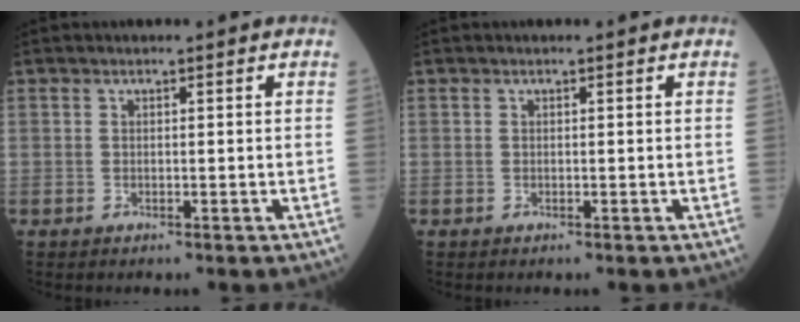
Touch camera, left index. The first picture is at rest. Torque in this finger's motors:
{"motor_torque": [0.00, 0.00, 0.00, 0.00]}